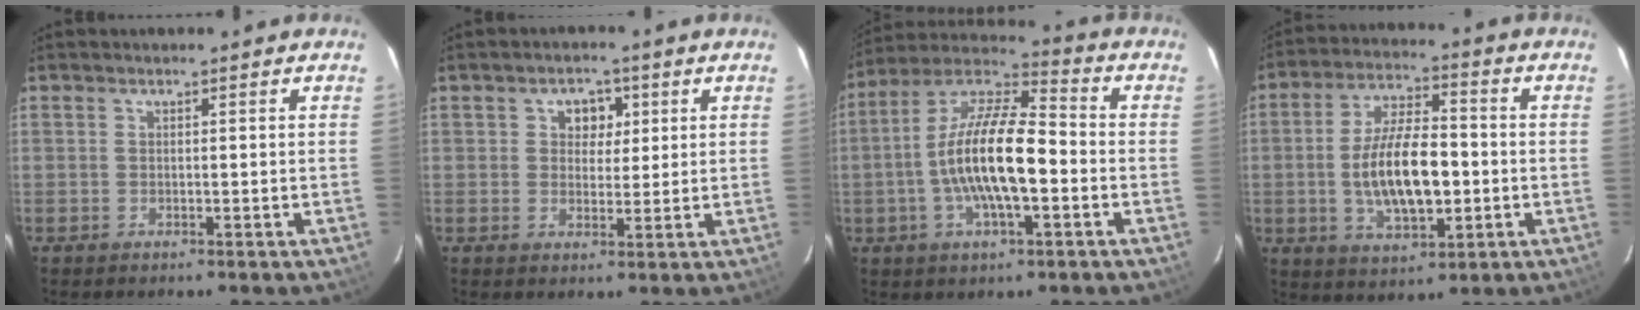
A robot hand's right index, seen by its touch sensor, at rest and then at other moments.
{"total": 4.2, "force": [1.3, 3.5, 1.8], "torque": [-0.020, 0.010, 0.020]}
{"total": 15.9, "force": [-2.8, 4.8, 14.9], "torque": [-0.285, 0.007, -0.060]}
{"total": 13.8, "force": [-1.7, 5.9, 12.4], "torque": [-0.238, 0.003, -0.025]}